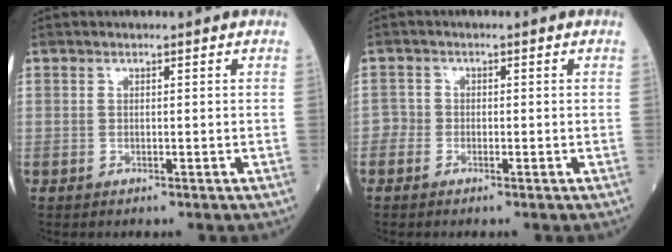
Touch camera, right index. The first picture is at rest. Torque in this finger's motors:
{"motor_torque": [0.35, -0.35, 0.16, 0.06]}